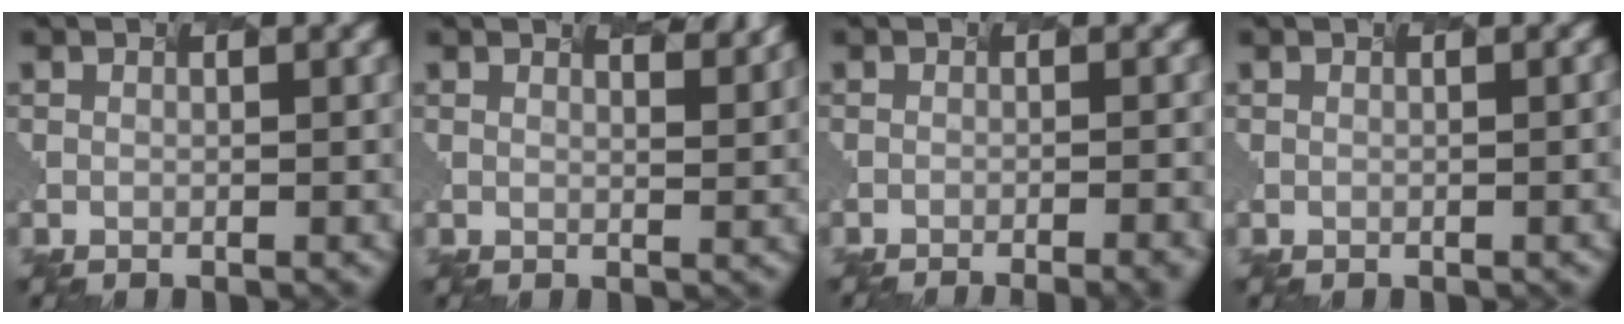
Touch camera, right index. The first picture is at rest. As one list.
[{"total": 2.6, "force": [2.4, 0.7, 0.6], "torque": [0.011, 0.005, 0.014]}, {"total": 4.3, "force": [-2.0, 1.7, 3.4], "torque": [0.000, 0.007, -0.007]}, {"total": 1.4, "force": [0.1, 0.7, 1.2], "torque": [0.006, 0.012, -0.003]}]